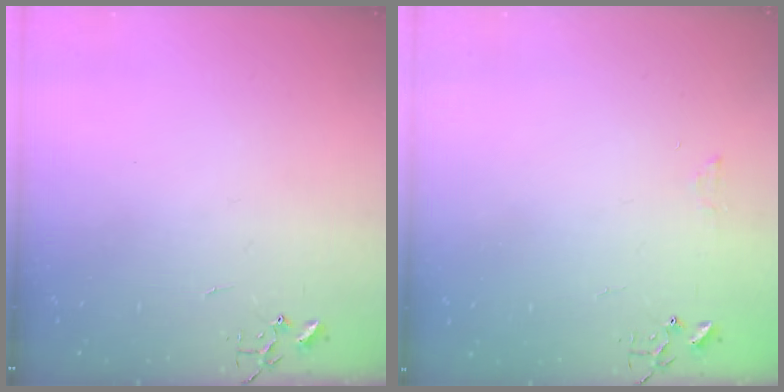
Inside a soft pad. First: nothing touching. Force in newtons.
{"total": 6.3, "press": 6.3, "slide": 0.7}